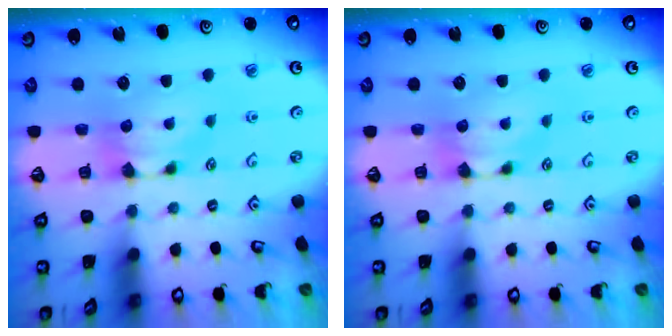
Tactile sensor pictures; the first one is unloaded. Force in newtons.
{"total": 0.0}